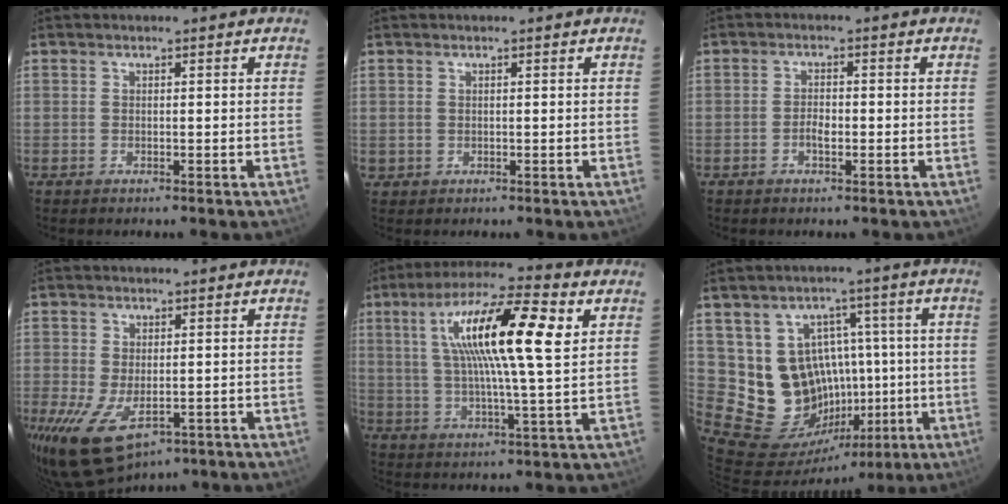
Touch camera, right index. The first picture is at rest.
{"total": 1.2, "force": [0.1, 1.2, 0.0], "torque": [0.005, 0.003, 0.001]}
{"total": 1.9, "force": [-0.9, 0.8, 1.5], "torque": [-0.032, 0.003, -0.016]}
{"total": 10.3, "force": [-4.4, 5.6, 7.5], "torque": [-0.158, -0.040, -0.065]}
{"total": 18.3, "force": [5.9, 2.6, 17.1], "torque": [-0.301, 0.023, 0.093]}
{"total": 17.2, "force": [-0.9, 16.0, 6.3], "torque": [-0.151, 0.031, 0.015]}